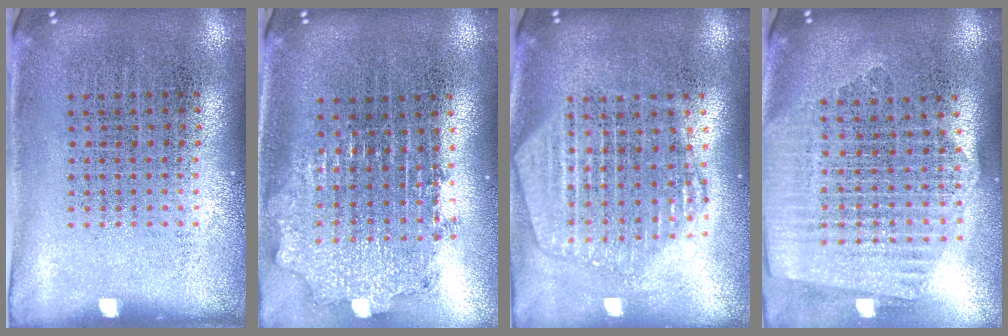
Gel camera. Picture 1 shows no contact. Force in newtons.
{"total": 2.0, "press": 1.6, "slide": 1.3}
{"total": 2.3, "press": 2.0, "slide": 1.1}
{"total": 2.4, "press": 2.2, "slide": 1.1}